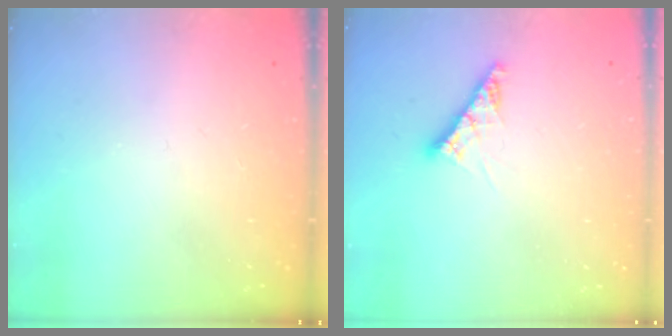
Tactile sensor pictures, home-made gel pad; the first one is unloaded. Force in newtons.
{"total": 7.9, "press": 7.8, "slide": 0.6}